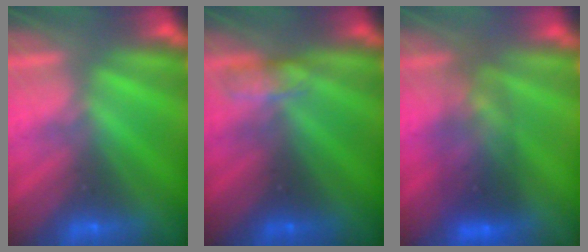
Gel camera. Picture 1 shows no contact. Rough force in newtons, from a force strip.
{"total": 2.7}
{"total": 5.7}